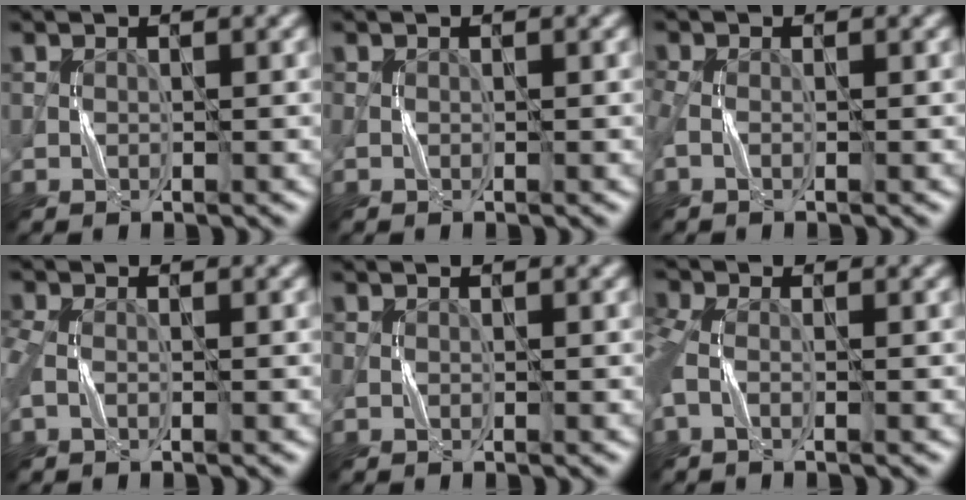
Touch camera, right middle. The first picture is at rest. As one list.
[{"total": 0.0}, {"total": 1.5, "force": [-0.2, 0.8, 1.2], "torque": [-0.035, -0.001, -0.010]}, {"total": 1.8, "force": [0.0, 1.2, 1.4], "torque": [-0.039, 0.001, -0.007]}, {"total": 0.0}, {"total": 2.7, "force": [-0.5, 1.3, 2.3], "torque": [-0.064, 0.001, -0.019]}]